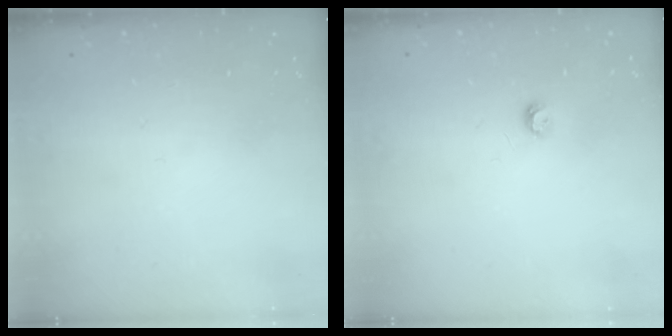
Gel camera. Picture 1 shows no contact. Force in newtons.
{"total": 3.4, "press": 3.4, "slide": 0.5}